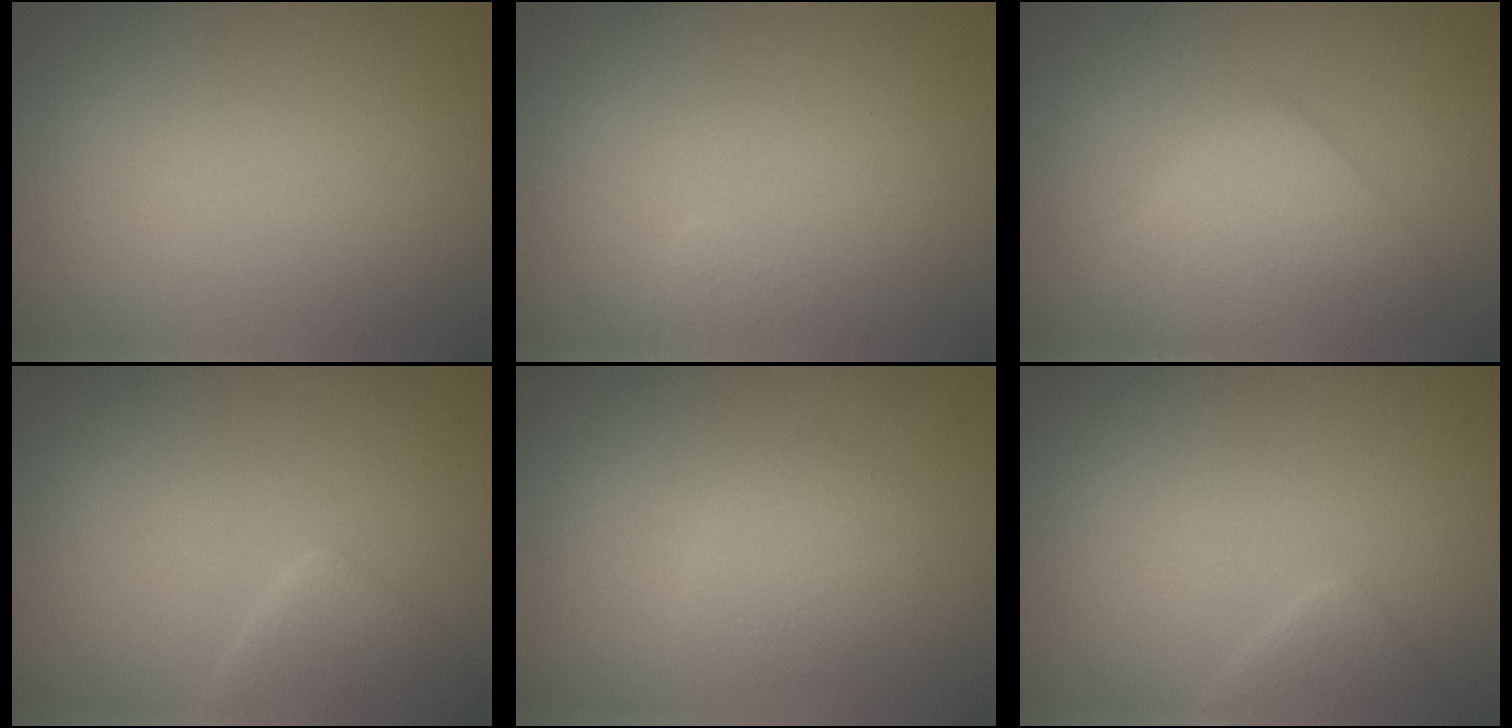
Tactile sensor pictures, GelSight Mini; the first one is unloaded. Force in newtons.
{"total": 0.6, "press": 0.6, "slide": 0.0}
{"total": 3.4, "press": 3.4, "slide": 0.1}
{"total": 2.9, "press": 2.9, "slide": 0.2}
{"total": 1.9, "press": 1.9, "slide": 0.1}
{"total": 1.9, "press": 1.9, "slide": 0.1}